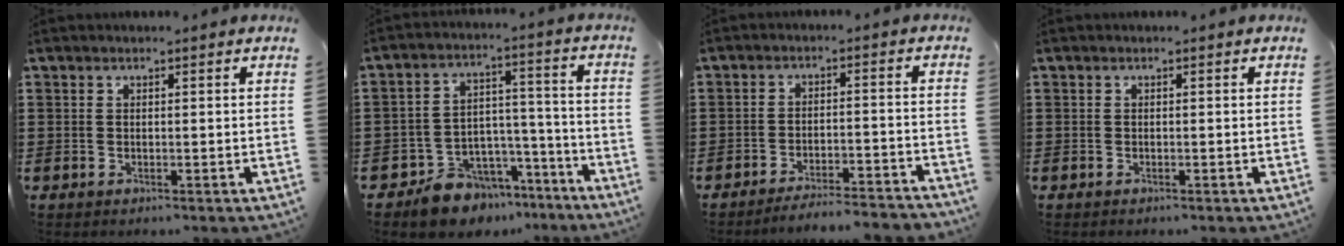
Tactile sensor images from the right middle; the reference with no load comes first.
{"total": 8.1, "force": [-7.2, 3.8, 0.0], "torque": [-0.002, 0.031, -0.135]}
{"total": 4.1, "force": [-4.1, 0.0, 0.7], "torque": [-0.014, 0.000, -0.083]}
{"total": 0.0}